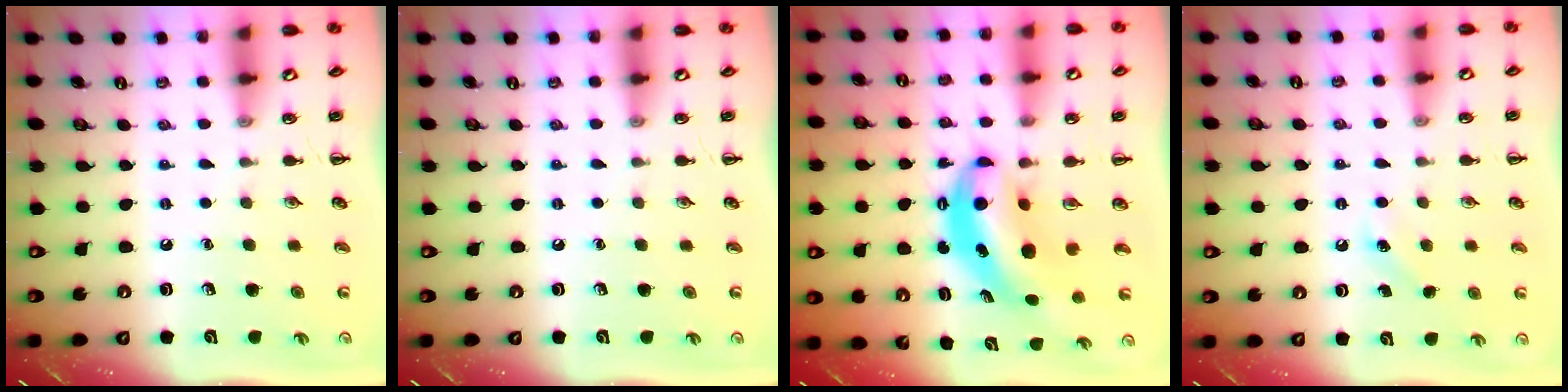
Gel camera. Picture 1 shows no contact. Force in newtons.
{"total": 0.0}
{"total": 8.3, "press": 8.0, "slide": 2.1}
{"total": 4.7, "press": 4.5, "slide": 1.1}